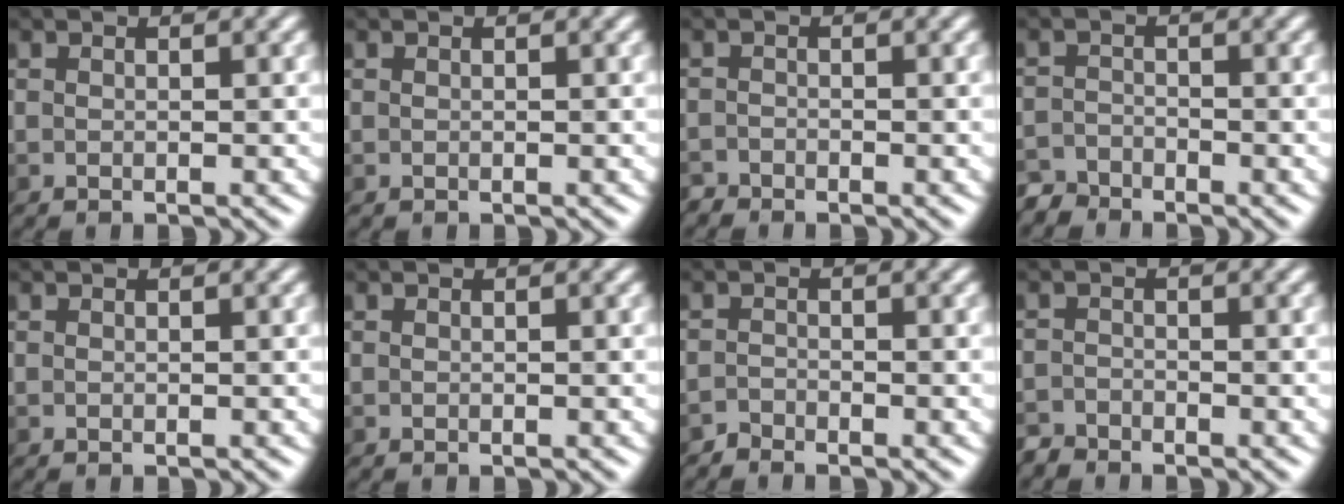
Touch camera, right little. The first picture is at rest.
{"total": 0.0}
{"total": 1.0, "force": [-1.0, 0.2, -0.1], "torque": [0.005, -0.002, -0.022]}
{"total": 2.0, "force": [-1.9, 0.6, -0.1], "torque": [0.001, 0.001, -0.044]}
{"total": 0.0}
{"total": 0.0}
{"total": 1.1, "force": [-1.1, 0.2, 0.0], "torque": [0.003, 0.001, -0.023]}
{"total": 1.5, "force": [-1.5, 0.4, -0.1], "torque": [0.003, -0.001, -0.035]}